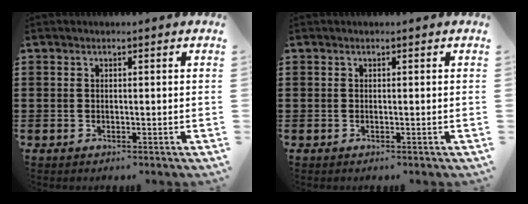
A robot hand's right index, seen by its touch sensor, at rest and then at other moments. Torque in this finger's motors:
{"motor_torque": [0.00, 0.00, 0.00, 0.00]}